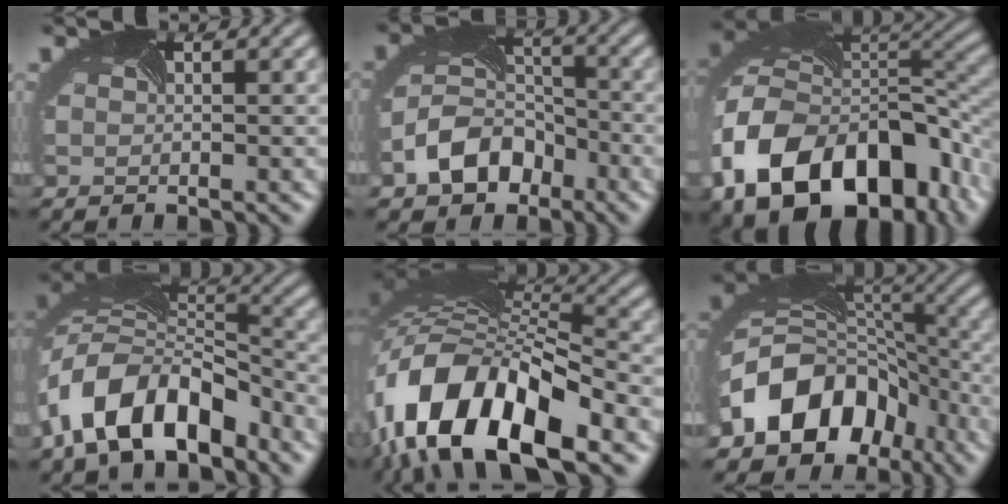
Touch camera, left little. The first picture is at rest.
{"total": 5.4, "force": [-2.9, 4.0, 2.1], "torque": [-0.040, 0.004, -0.062]}
{"total": 15.8, "force": [-5.9, 10.9, 9.9], "torque": [-0.202, -0.028, -0.082]}
{"total": 9.8, "force": [-5.2, 5.3, 6.3], "torque": [-0.114, 0.015, -0.105]}
{"total": 15.1, "force": [-5.4, 7.5, 11.9], "torque": [-0.230, 0.017, -0.103]}
{"total": 10.2, "force": [-4.5, 8.1, 4.4], "torque": [-0.089, 0.009, -0.087]}